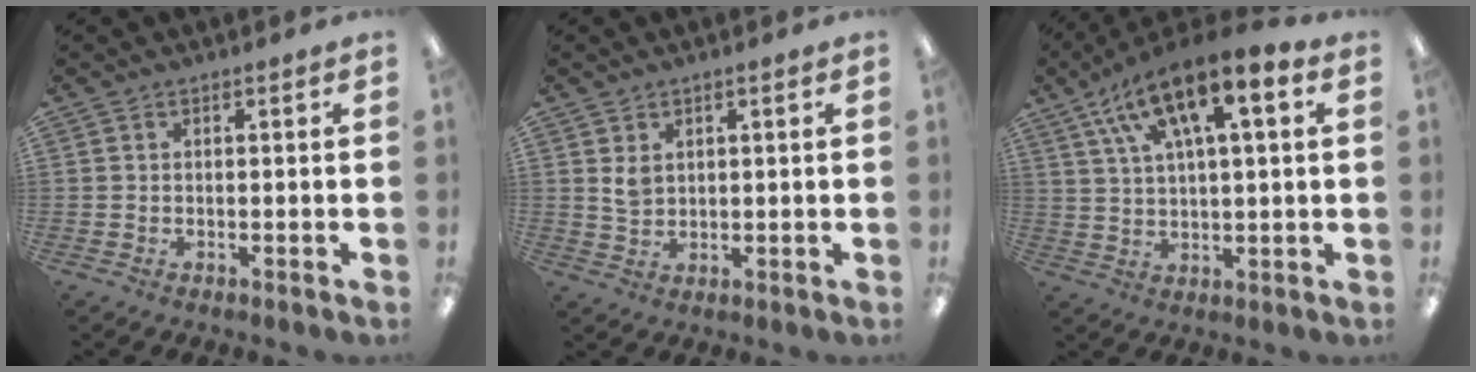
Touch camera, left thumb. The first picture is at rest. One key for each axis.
{"total": 3.4, "fx": 1.6, "fy": 2.2, "fz": 2.0, "tx": -0.034, "ty": 0.000, "tz": 0.028}
{"total": 14.5, "fx": 8.2, "fy": 4.8, "fz": 10.9, "tx": -0.196, "ty": -0.025, "tz": 0.143}